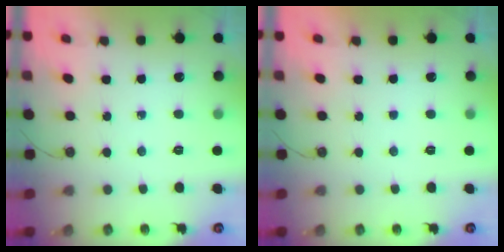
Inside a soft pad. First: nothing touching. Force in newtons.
{"total": 0.0}